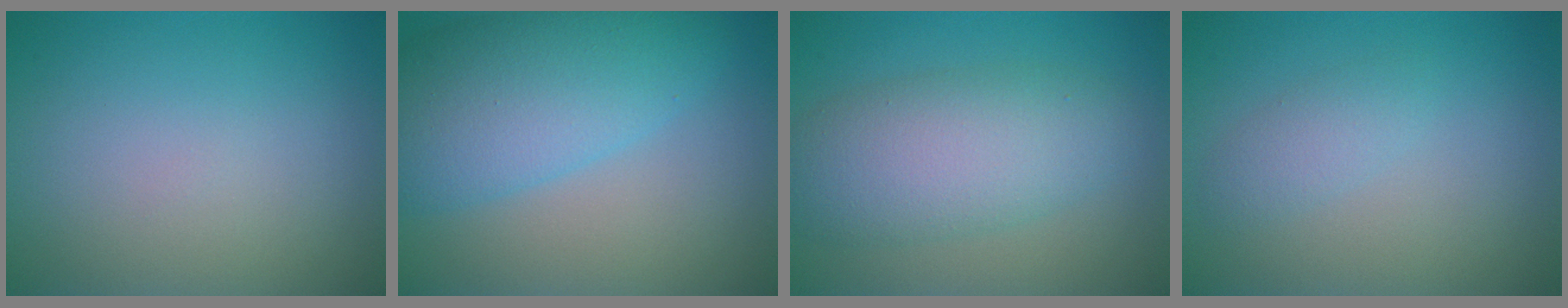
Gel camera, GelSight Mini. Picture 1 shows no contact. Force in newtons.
{"total": 8.2, "press": 8.2, "slide": 0.3}
{"total": 6.7, "press": 6.7, "slide": 0.1}
{"total": 1.5, "press": 1.5, "slide": 0.0}